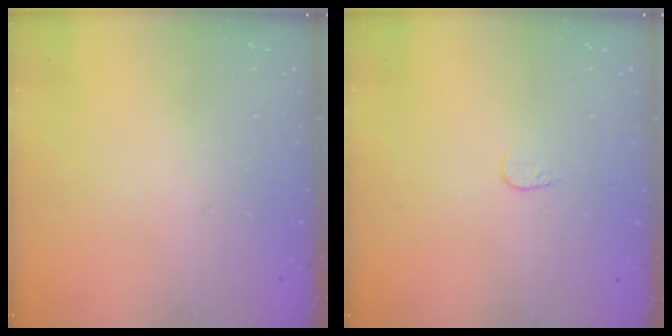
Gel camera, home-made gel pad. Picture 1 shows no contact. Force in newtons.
{"total": 3.7, "press": 3.6, "slide": 0.3}